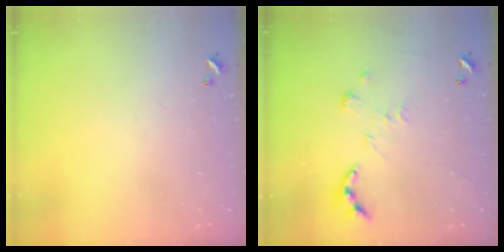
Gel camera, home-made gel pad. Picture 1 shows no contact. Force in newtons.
{"total": 0.0}